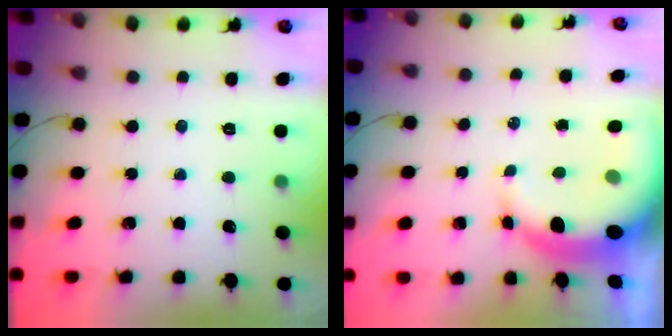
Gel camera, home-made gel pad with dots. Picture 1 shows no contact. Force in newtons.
{"total": 8.8, "press": 8.6, "slide": 1.7}